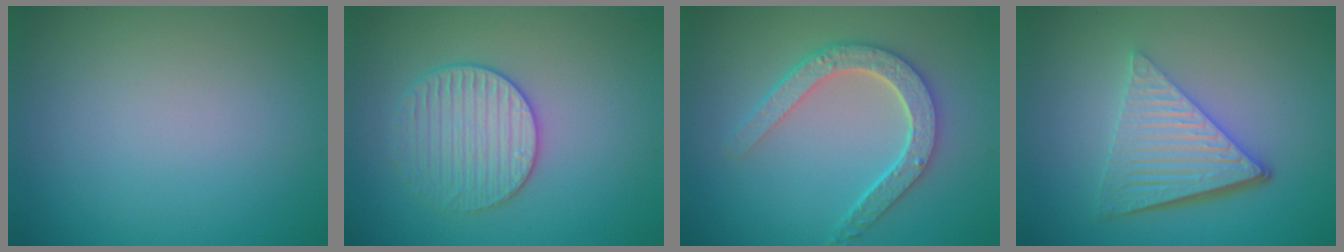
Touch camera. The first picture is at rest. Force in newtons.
{"total": 3.1, "press": 3.1, "slide": 0.1}
{"total": 4.6, "press": 3.7, "slide": 2.8}
{"total": 6.2, "press": 4.2, "slide": 4.5}